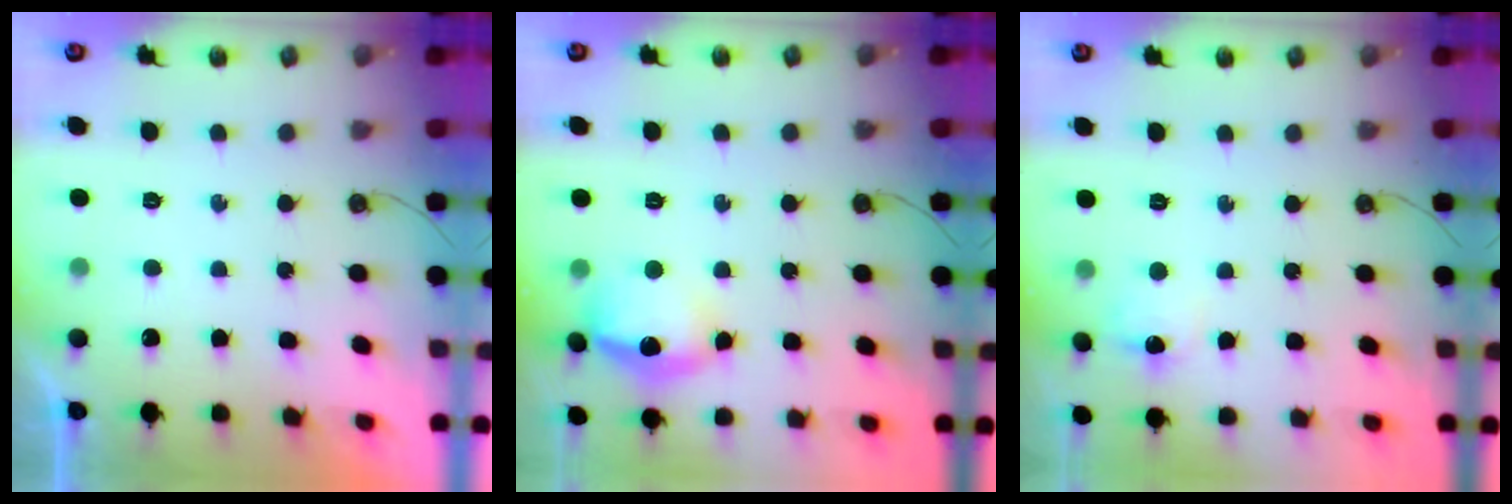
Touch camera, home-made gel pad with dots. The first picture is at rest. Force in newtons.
{"total": 15.0, "press": 14.9, "slide": 1.2}
{"total": 5.9, "press": 5.9, "slide": 0.6}